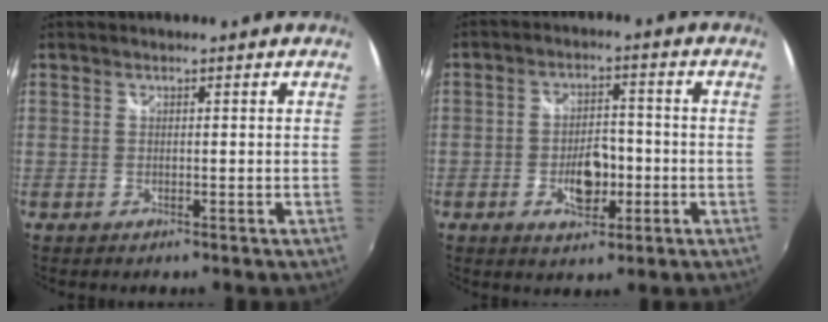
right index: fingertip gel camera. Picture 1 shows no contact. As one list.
[{"total": 7.1, "force": [-2.3, 3.9, 5.5], "torque": [-0.101, 0.006, -0.030]}]